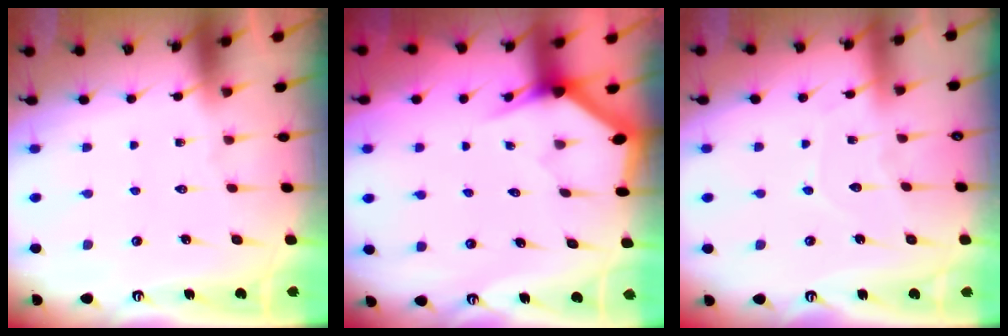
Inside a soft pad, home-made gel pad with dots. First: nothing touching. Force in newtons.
{"total": 3.0, "press": 3.0, "slide": 0.1}
{"total": 5.9, "press": 5.9, "slide": 0.5}